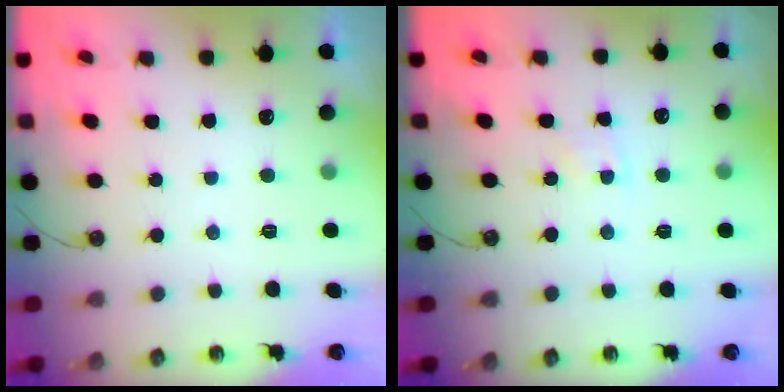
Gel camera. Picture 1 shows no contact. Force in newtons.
{"total": 4.2, "press": 4.1, "slide": 0.5}